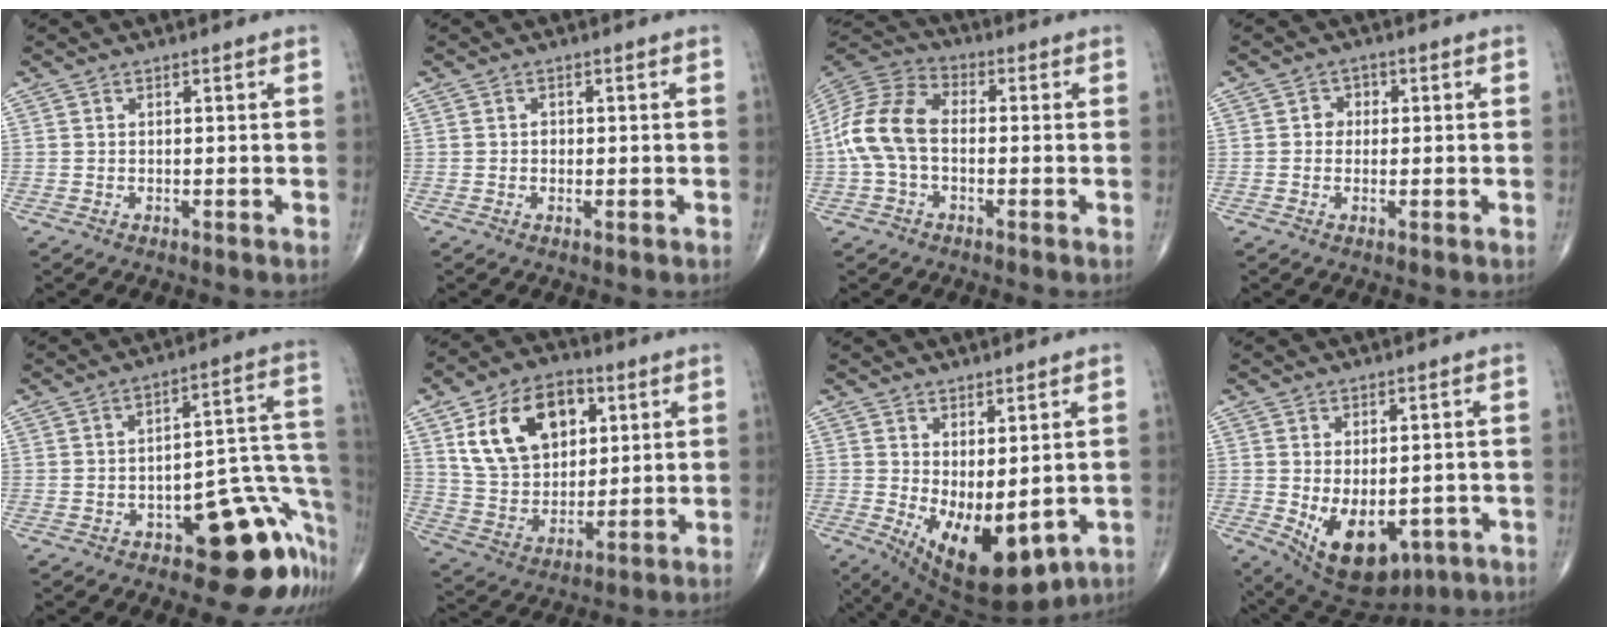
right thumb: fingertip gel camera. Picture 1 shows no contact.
{"total": 1.2, "force": [0.0, 1.0, 0.7], "torque": [-0.008, 0.001, -0.001]}
{"total": 13.1, "force": [-1.0, 8.5, 9.9], "torque": [-0.206, 0.036, -0.029]}
{"total": 2.7, "force": [0.1, 2.4, 1.2], "torque": [0.002, 0.007, -0.004]}
{"total": 17.4, "force": [-9.2, 7.4, 12.8], "torque": [-0.055, 0.105, -0.113]}
{"total": 18.0, "force": [6.7, 12.1, 11.5], "torque": [-0.165, -0.015, 0.125]}
{"total": 13.5, "force": [-1.8, 6.3, 11.8], "torque": [-0.177, -0.023, -0.001]}
{"total": 12.9, "force": [-3.4, 7.7, 9.7], "torque": [-0.134, -0.009, -0.028]}